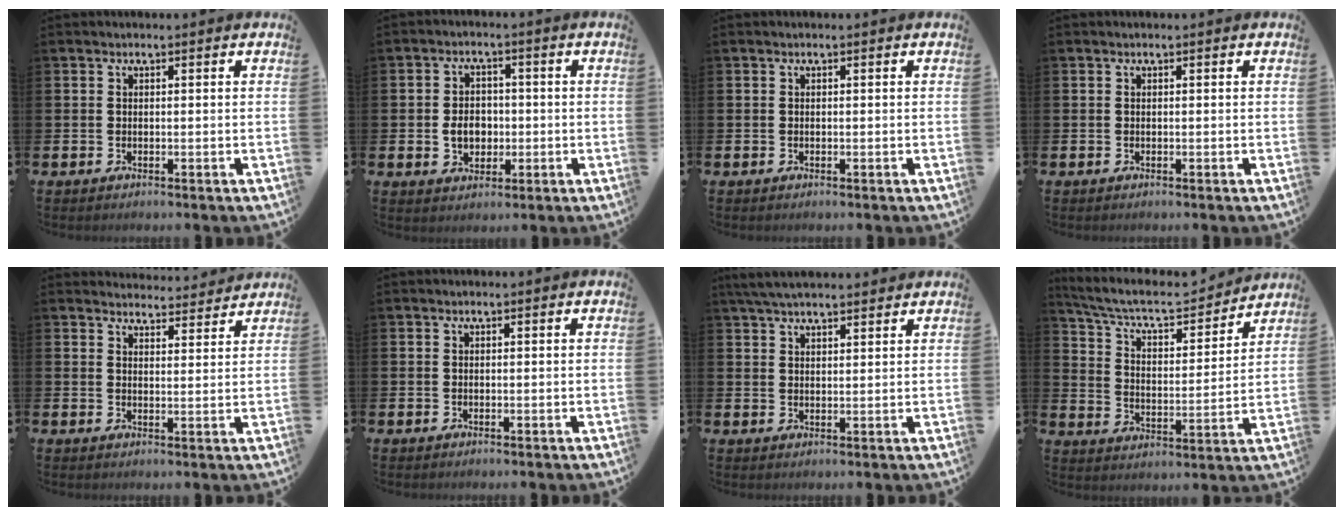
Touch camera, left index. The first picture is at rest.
{"total": 4.3, "force": [-0.6, 3.4, 2.6], "torque": [-0.034, 0.001, -0.019]}
{"total": 0.0}
{"total": 0.0}
{"total": 3.9, "force": [3.8, 0.5, -0.1], "torque": [0.007, -0.029, 0.067]}
{"total": 0.0}
{"total": 4.3, "force": [3.9, 0.9, 1.5], "torque": [-0.036, -0.009, 0.072]}
{"total": 7.6, "force": [6.7, 2.2, 2.7], "torque": [-0.090, -0.045, 0.112]}